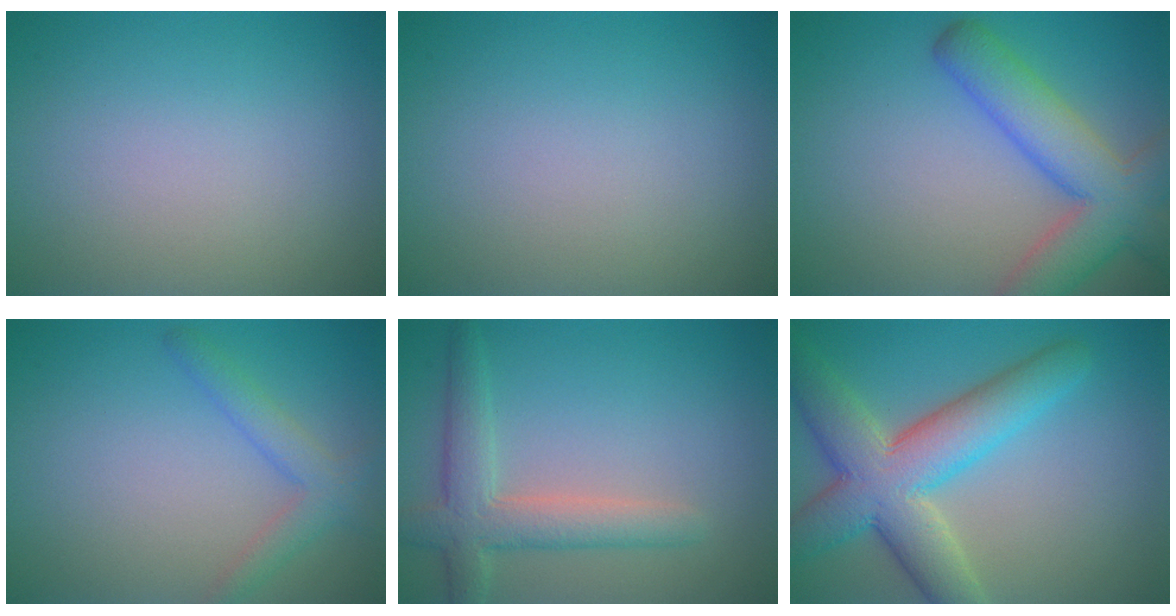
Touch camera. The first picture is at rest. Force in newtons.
{"total": 0.0}
{"total": 7.3, "press": 7.3, "slide": 0.4}
{"total": 2.5, "press": 2.5, "slide": 0.3}
{"total": 4.2, "press": 4.2, "slide": 0.3}
{"total": 8.8, "press": 8.8, "slide": 0.6}